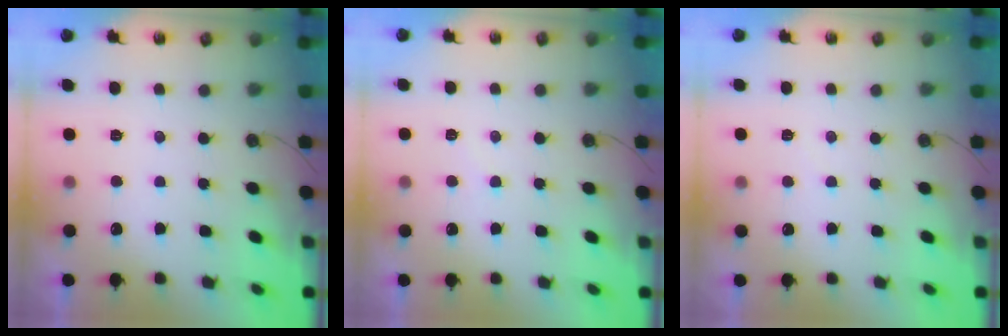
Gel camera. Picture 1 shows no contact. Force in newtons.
{"total": 4.1, "press": 4.0, "slide": 0.5}
{"total": 4.3, "press": 4.2, "slide": 0.4}